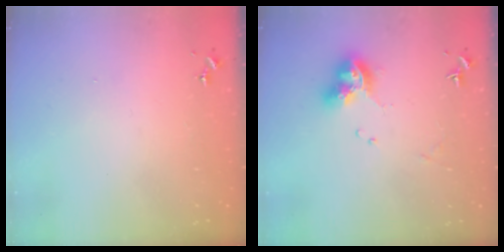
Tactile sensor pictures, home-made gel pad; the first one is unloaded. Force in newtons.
{"total": 11.3, "press": 11.2, "slide": 1.3}